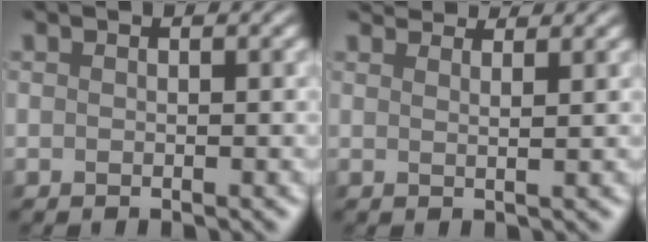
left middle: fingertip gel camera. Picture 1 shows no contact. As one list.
[{"total": 5.1, "force": [4.1, 1.8, 2.4], "torque": [-0.024, 0.029, 0.029]}]